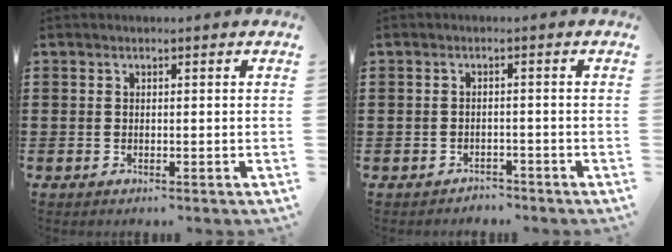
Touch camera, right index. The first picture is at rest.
{"total": 1.8, "force": [-1.7, 0.4, -0.3], "torque": [-0.002, 0.004, -0.040]}